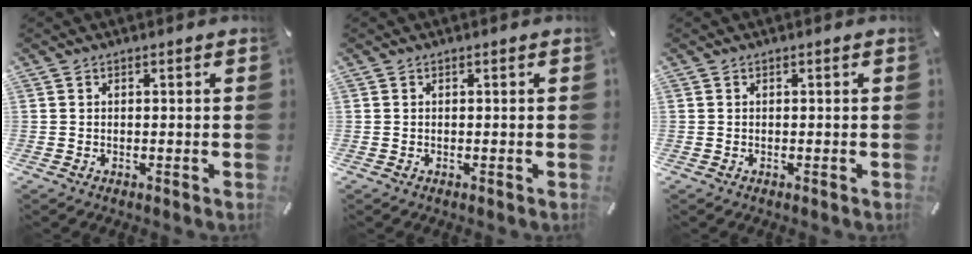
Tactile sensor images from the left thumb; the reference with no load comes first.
{"total": 0.0}
{"total": 0.0}